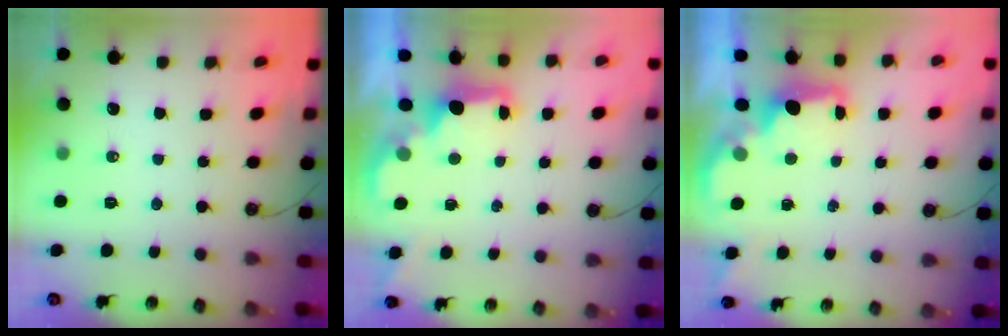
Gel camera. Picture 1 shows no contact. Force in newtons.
{"total": 2.3, "press": 2.2, "slide": 0.8}
{"total": 1.9, "press": 1.8, "slide": 0.8}